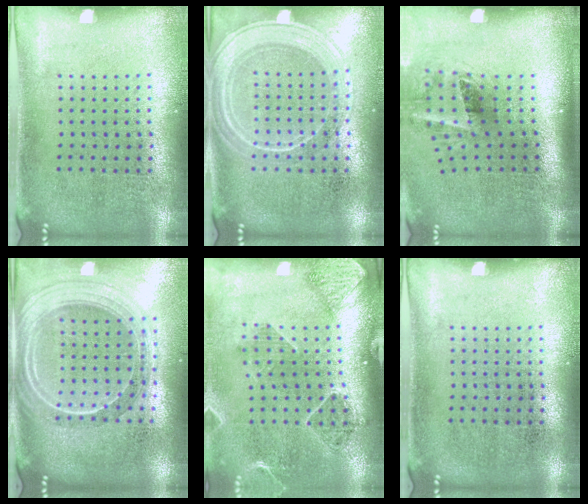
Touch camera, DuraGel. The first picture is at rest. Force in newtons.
{"total": 1.9, "press": 1.8, "slide": 0.3}
{"total": 2.1, "press": 1.3, "slide": 1.6}
{"total": 2.4, "press": 2.1, "slide": 1.2}
{"total": 1.5, "press": 1.5, "slide": 0.0}
{"total": 0.0}